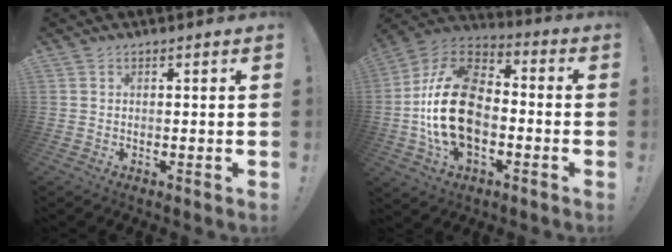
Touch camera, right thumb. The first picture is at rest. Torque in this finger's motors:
{"motor_torque": [2.38, 2.62, 2.33, -0.44, 0.82]}